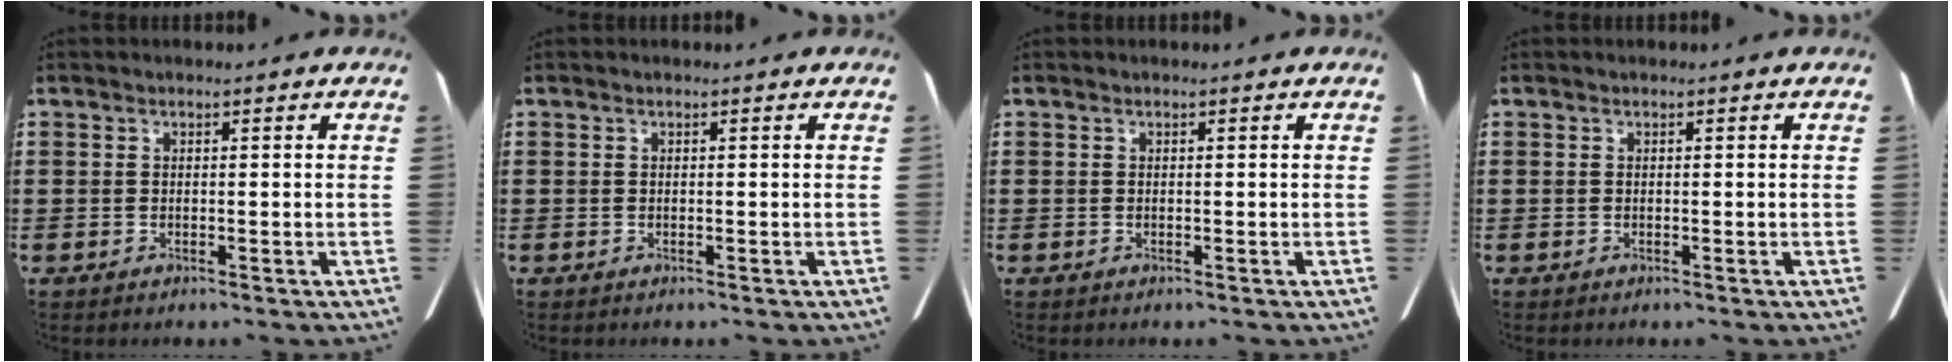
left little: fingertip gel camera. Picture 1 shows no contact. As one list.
[{"total": 0.0}, {"total": 0.0}, {"total": 0.0}]